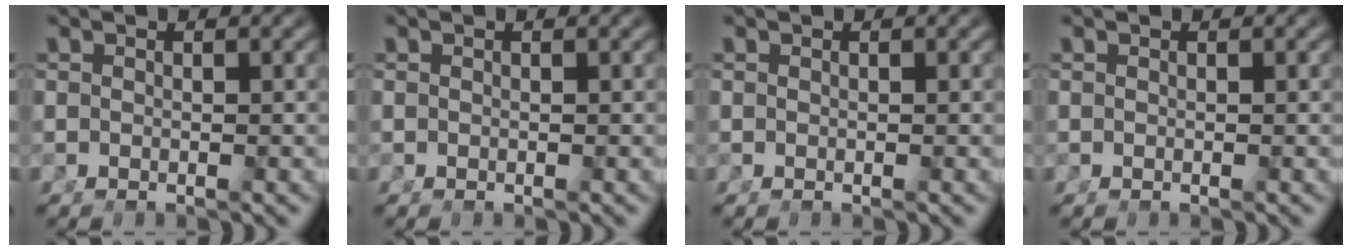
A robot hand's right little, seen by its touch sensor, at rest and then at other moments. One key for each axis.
{"total": 0.0}
{"total": 0.0}
{"total": 0.0}